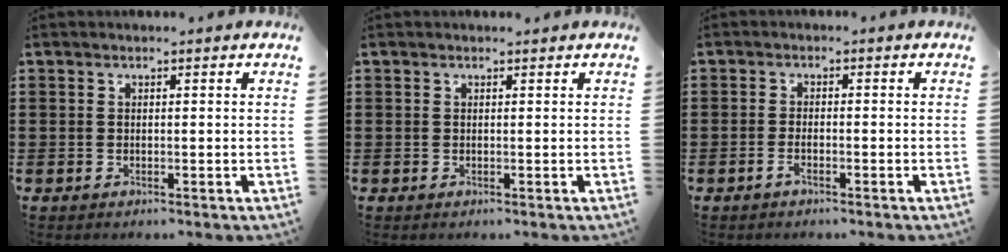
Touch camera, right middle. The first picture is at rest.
{"total": 0.0}
{"total": 1.5, "force": [-0.9, 0.2, 1.2], "torque": [-0.032, -0.008, -0.017]}